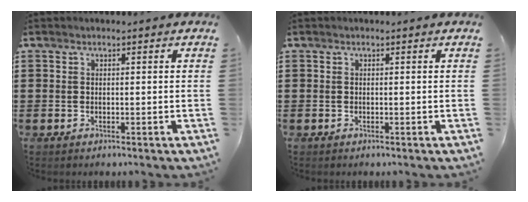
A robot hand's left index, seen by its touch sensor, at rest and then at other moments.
{"total": 0.0}